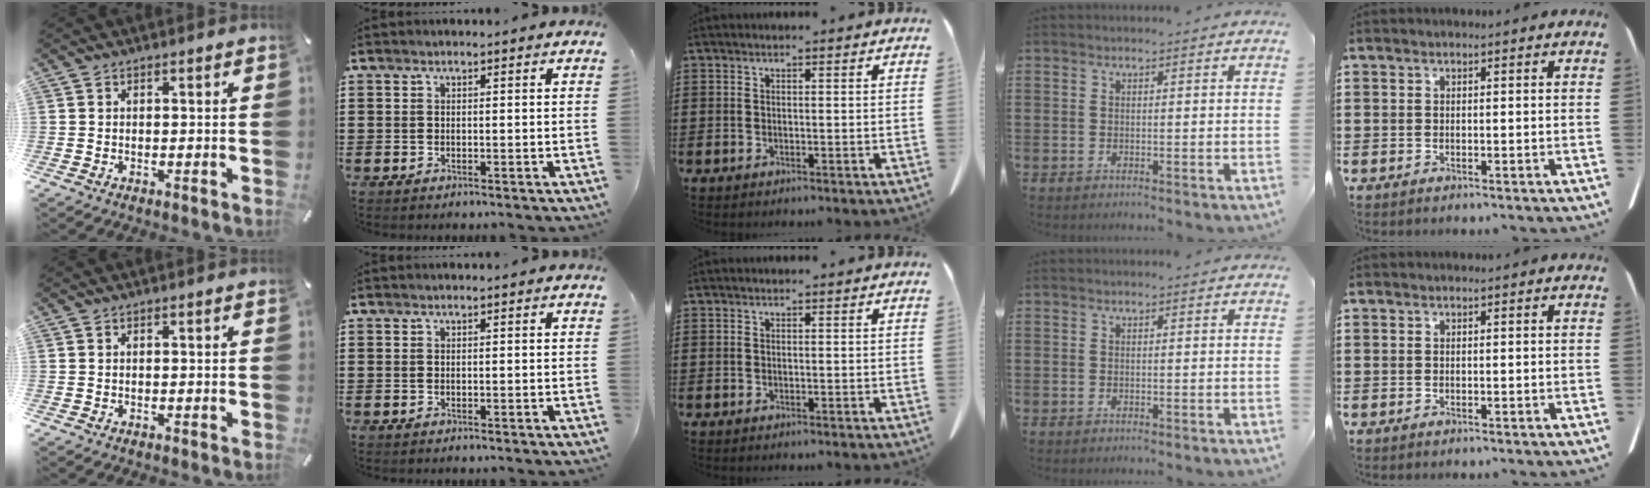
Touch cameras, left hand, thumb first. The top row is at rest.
{}